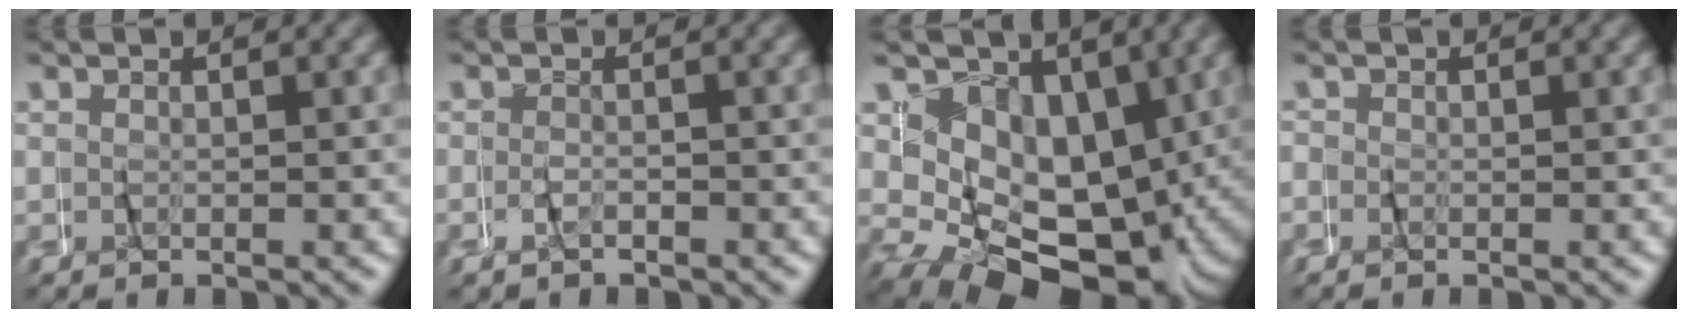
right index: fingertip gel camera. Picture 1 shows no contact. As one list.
[{"total": 1.6, "force": [-0.5, 1.3, 0.8], "torque": [-0.012, 0.002, -0.014]}, {"total": 12.9, "force": [-2.0, 9.4, 8.7], "torque": [-0.154, -0.036, -0.026]}, {"total": 1.6, "force": [-0.3, 1.5, 0.7], "torque": [-0.020, -0.003, -0.008]}]